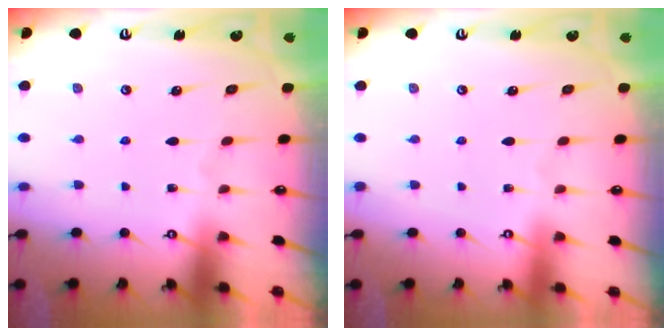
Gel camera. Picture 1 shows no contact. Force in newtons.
{"total": 3.9, "press": 3.9, "slide": 0.1}